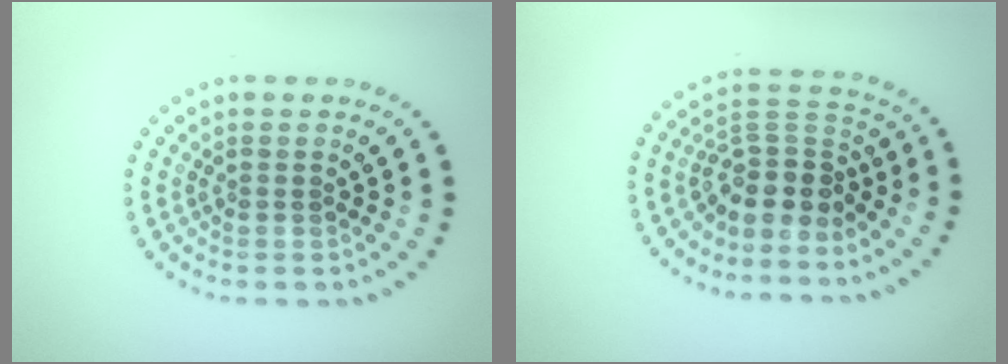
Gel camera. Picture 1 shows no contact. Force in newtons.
{"total": 4.1, "press": 3.4, "slide": 2.3}